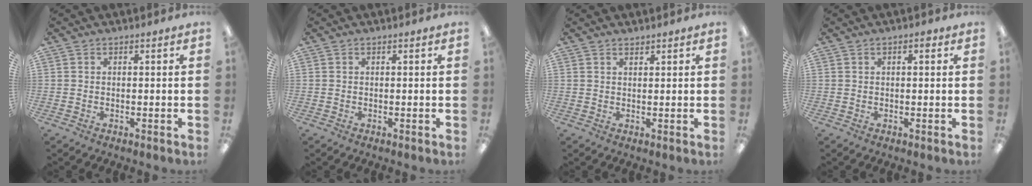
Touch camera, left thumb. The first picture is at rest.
{"total": 0.0}
{"total": 1.3, "force": [1.2, 0.3, 0.3], "torque": [-0.007, -0.002, 0.023]}
{"total": 1.3, "force": [0.7, 0.6, 1.0], "torque": [-0.006, -0.003, 0.007]}